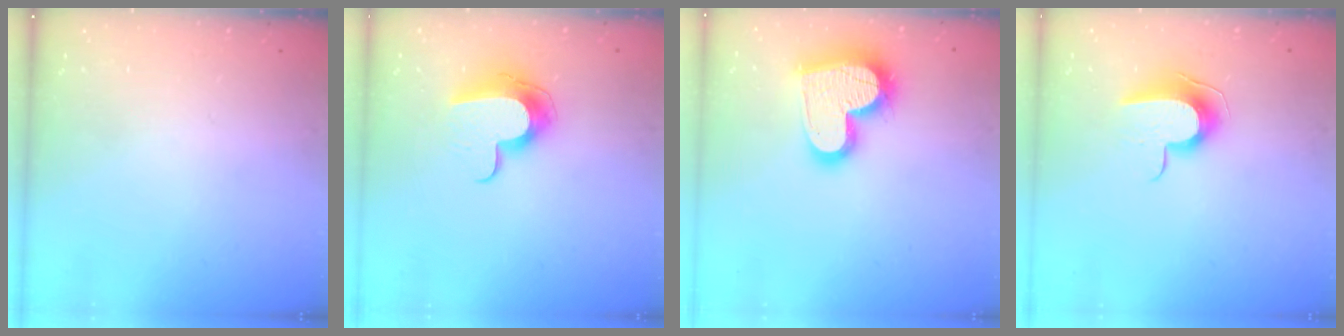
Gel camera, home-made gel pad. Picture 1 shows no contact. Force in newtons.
{"total": 11.5, "press": 11.5, "slide": 0.7}
{"total": 19.3, "press": 19.2, "slide": 1.5}
{"total": 9.0, "press": 9.0, "slide": 0.5}